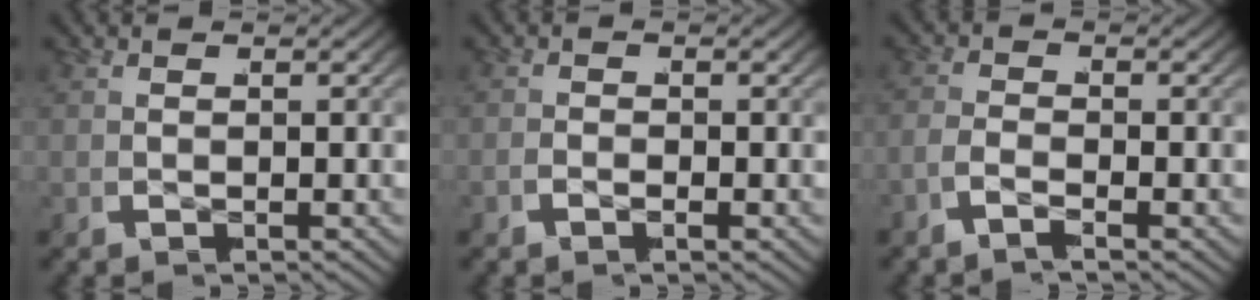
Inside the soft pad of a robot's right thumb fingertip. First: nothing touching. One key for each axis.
{"total": 0.6, "fx": -0.5, "fy": -0.2, "fz": -0.2, "tx": 0.003, "ty": 0.005, "tz": -0.016}
{"total": 1.4, "fx": -1.3, "fy": -0.4, "fz": 0.2, "tx": -0.004, "ty": 0.006, "tz": -0.037}